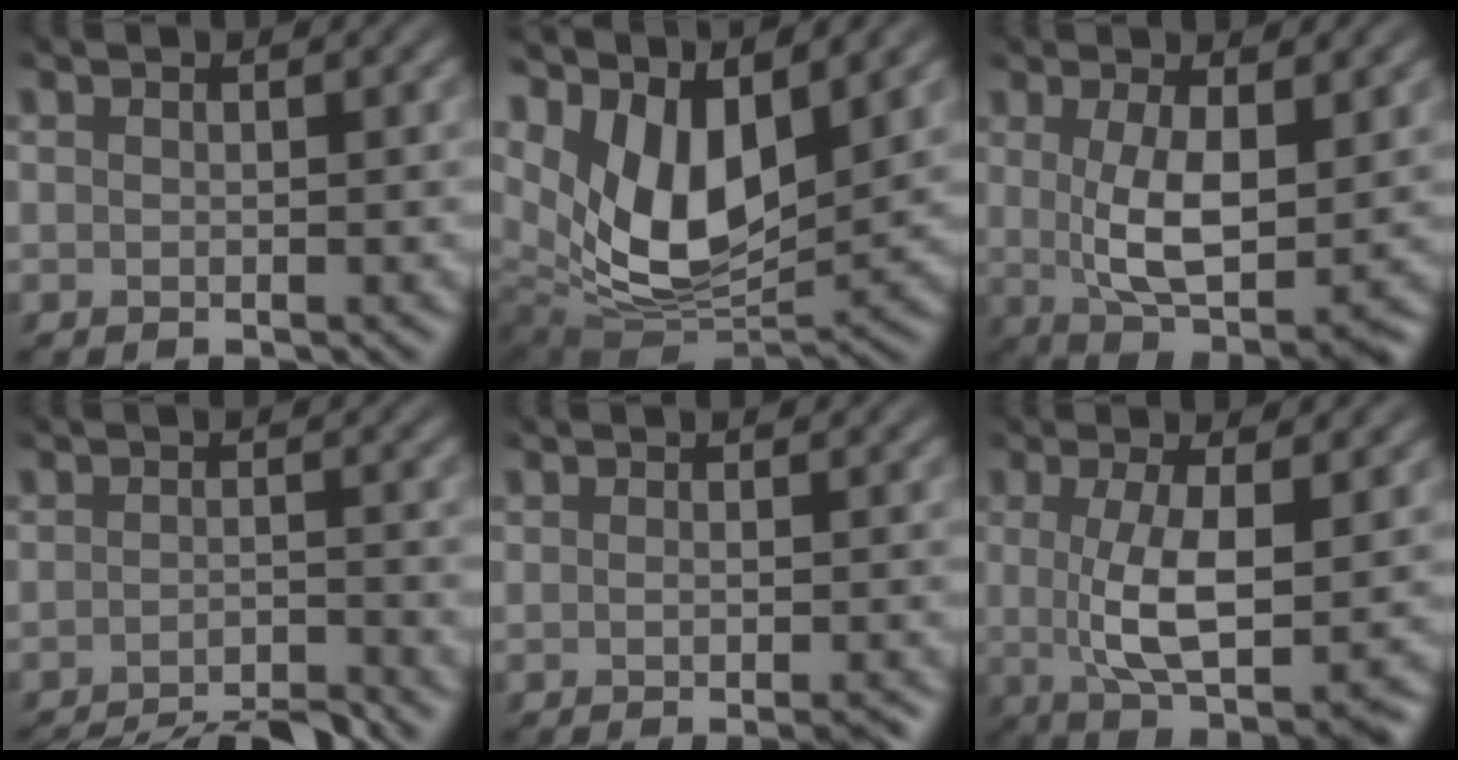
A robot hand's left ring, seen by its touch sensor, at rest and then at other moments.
{"total": 10.7, "force": [3.7, 5.3, 8.5], "torque": [-0.160, -0.014, 0.066]}
{"total": 5.7, "force": [0.1, 1.6, 5.5], "torque": [-0.099, -0.013, 0.004]}
{"total": 7.0, "force": [-6.6, 0.6, 2.4], "torque": [-0.024, -0.011, -0.102]}
{"total": 1.7, "force": [-0.9, 0.1, 1.5], "torque": [-0.012, -0.001, -0.012]}
{"total": 5.8, "force": [-0.3, 1.2, 5.7], "torque": [-0.099, -0.011, -0.005]}